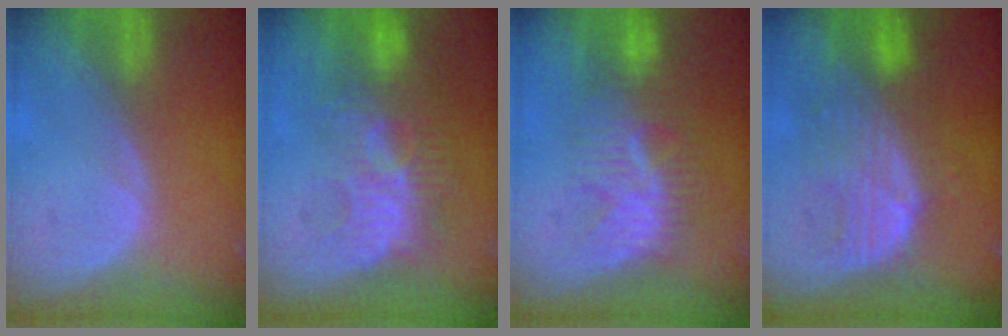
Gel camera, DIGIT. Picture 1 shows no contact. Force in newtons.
{"total": 9.4, "press": 8.9, "slide": 2.9}
{"total": 8.3, "press": 8.0, "slide": 2.2}
{"total": 8.5, "press": 8.2, "slide": 2.3}